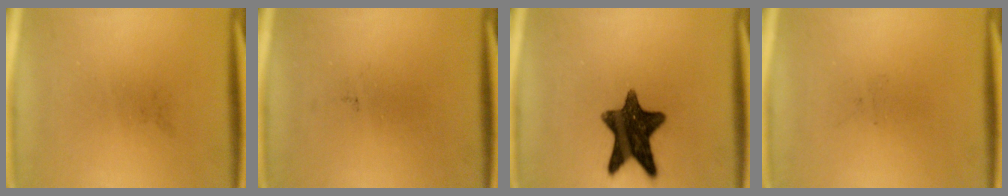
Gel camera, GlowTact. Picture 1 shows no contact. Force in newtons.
{"total": 0.0}
{"total": 12.8}
{"total": 0.0}